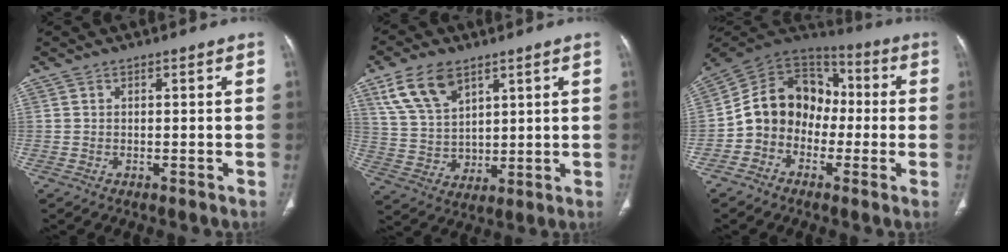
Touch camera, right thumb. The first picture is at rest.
{"total": 11.8, "force": [6.6, 7.3, 6.5], "torque": [-0.106, -0.025, 0.141]}
{"total": 14.0, "force": [-2.2, 11.5, 7.7], "torque": [-0.097, 0.051, -0.053]}